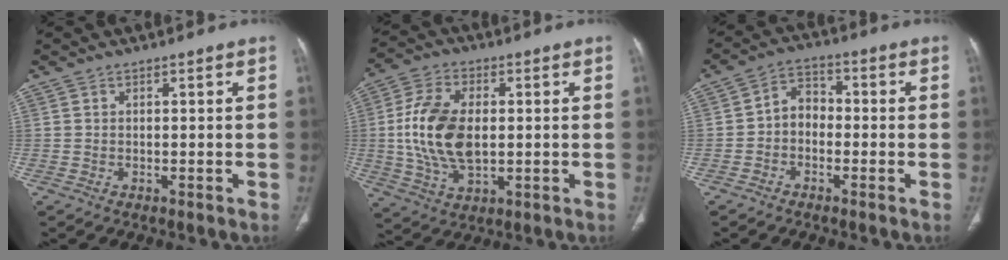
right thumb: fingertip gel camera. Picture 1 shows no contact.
{"total": 14.3, "force": [0.4, 8.4, 11.6], "torque": [-0.228, 0.001, 0.010]}
{"total": 5.4, "force": [-1.2, 4.2, 3.1], "torque": [-0.030, 0.025, -0.036]}